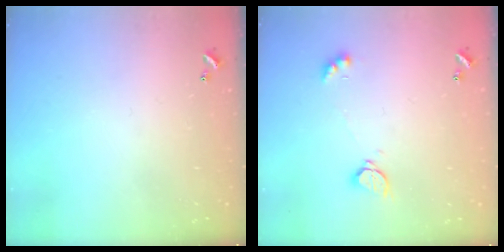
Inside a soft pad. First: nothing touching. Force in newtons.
{"total": 2.3, "press": 2.3, "slide": 0.3}